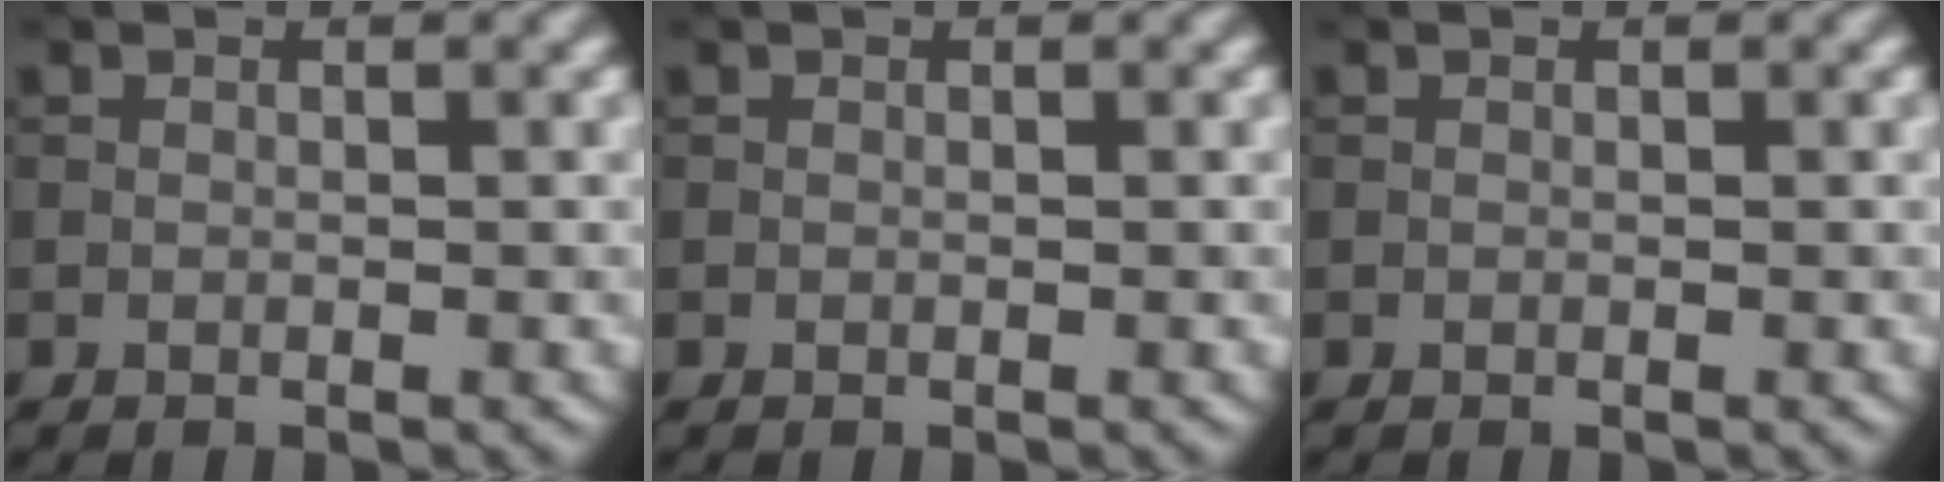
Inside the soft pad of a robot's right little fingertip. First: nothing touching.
{"total": 0.0}
{"total": 0.0}